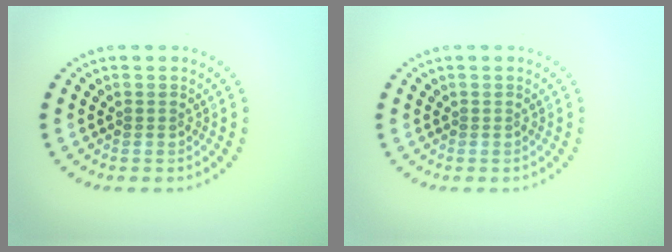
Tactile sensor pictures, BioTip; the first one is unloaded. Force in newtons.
{"total": 0.0}